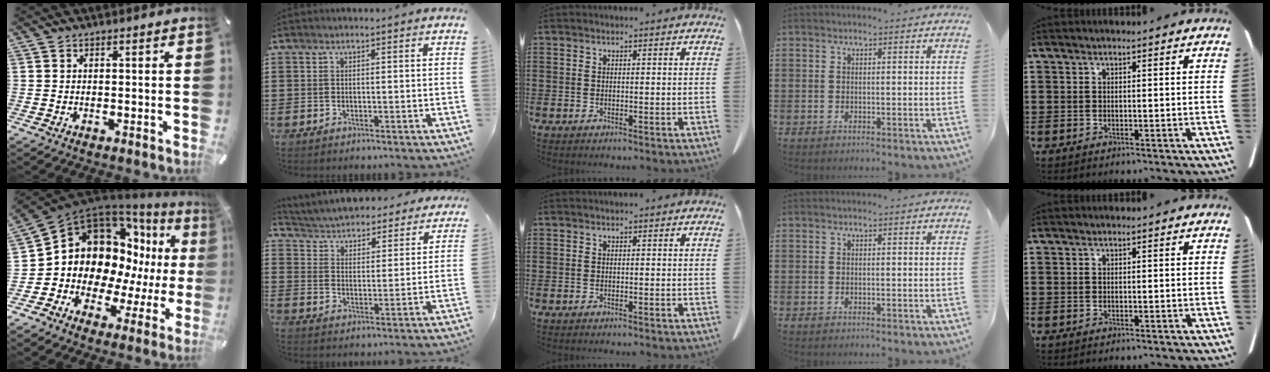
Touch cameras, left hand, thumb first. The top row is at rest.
{"thumb": {"total": 14.8, "force": [3.2, 12.2, 7.8], "torque": [-0.136, -0.059, 0.066]}, "index": {"total": 4.2, "force": [4.1, 0.2, 0.0], "torque": [-0.023, -0.034, 0.066]}}